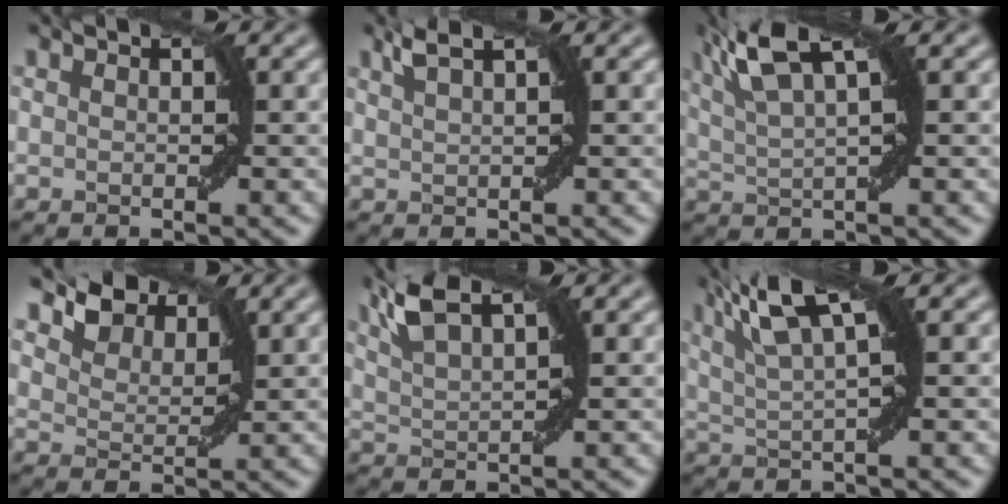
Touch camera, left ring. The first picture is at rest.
{"total": 2.4, "force": [1.5, 0.5, 1.8], "torque": [-0.028, 0.010, 0.025]}
{"total": 6.5, "force": [3.1, 1.7, 5.5], "torque": [-0.110, 0.019, 0.061]}
{"total": 3.8, "force": [3.0, 1.8, 1.4], "torque": [-0.034, 0.004, 0.051]}
{"total": 4.5, "force": [2.9, 1.3, 3.2], "torque": [-0.072, 0.017, 0.058]}
{"total": 5.9, "force": [2.6, 1.2, 5.2], "torque": [-0.095, 0.009, 0.050]}